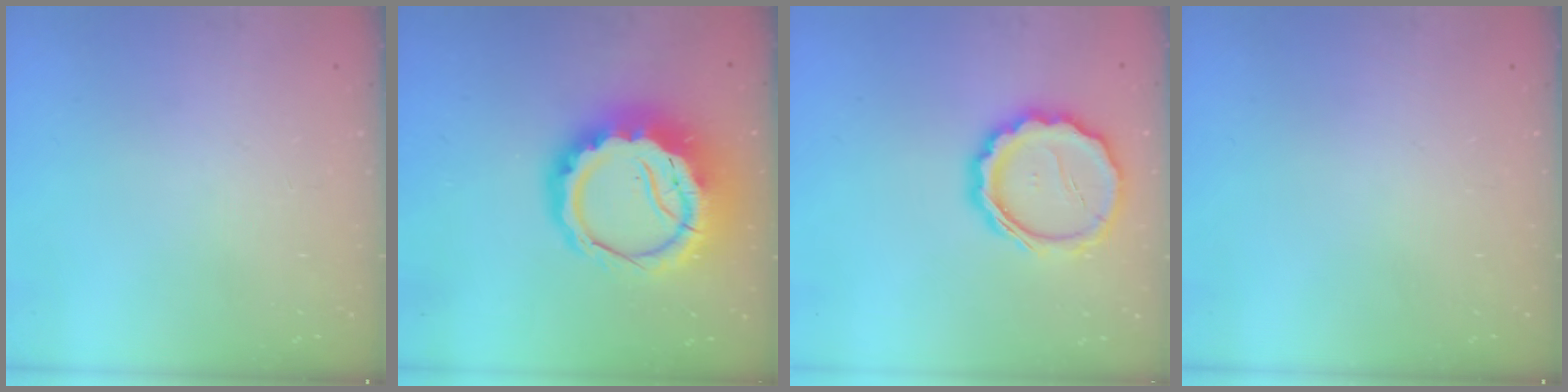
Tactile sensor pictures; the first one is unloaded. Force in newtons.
{"total": 15.9, "press": 15.5, "slide": 3.4}
{"total": 14.6, "press": 14.3, "slide": 2.8}
{"total": 0.0}